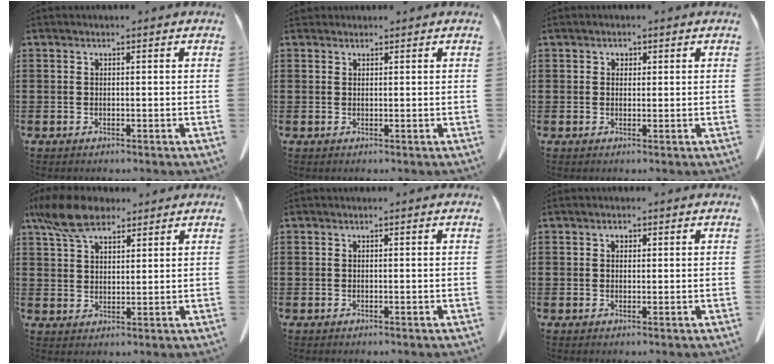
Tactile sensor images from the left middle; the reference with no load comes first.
{"total": 0.8, "force": [0.7, 0.3, 0.0], "torque": [-0.003, 0.000, 0.015]}
{"total": 0.9, "force": [0.3, 0.7, 0.3], "torque": [-0.009, 0.002, 0.007]}
{"total": 8.0, "force": [5.7, 3.5, 4.4], "torque": [-0.111, -0.005, 0.107]}
{"total": 0.0}
{"total": 0.9, "force": [0.3, 0.6, 0.6], "torque": [-0.005, 0.001, 0.005]}